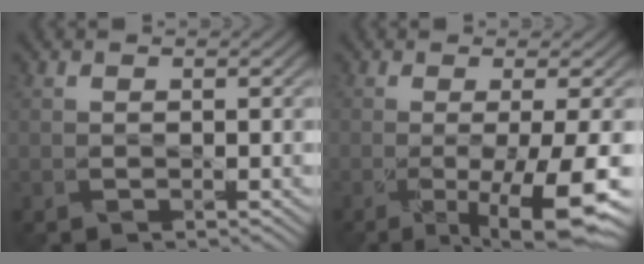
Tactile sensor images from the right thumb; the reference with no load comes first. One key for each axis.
{"total": 9.5, "fx": -3.8, "fy": 1.5, "fz": 8.6, "tx": -0.148, "ty": -0.016, "tz": -0.046}